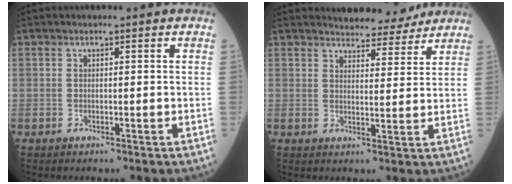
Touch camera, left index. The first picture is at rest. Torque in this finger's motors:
{"motor_torque": [0.78, -0.68, 0.02, 0.00]}